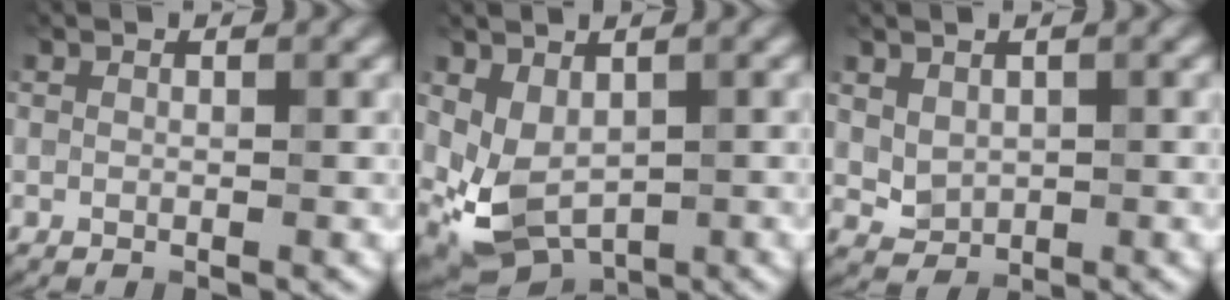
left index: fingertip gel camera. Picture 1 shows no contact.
{"total": 3.5, "force": [0.1, 2.4, 2.6], "torque": [-0.066, -0.017, 0.016]}
{"total": 1.3, "force": [0.1, 1.1, 0.7], "torque": [-0.021, -0.003, 0.016]}